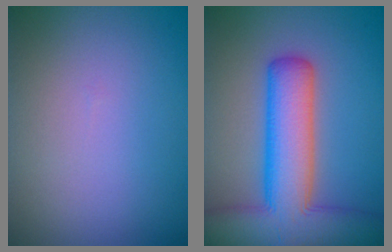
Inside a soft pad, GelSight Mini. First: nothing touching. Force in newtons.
{"total": 10.4, "press": 10.4, "slide": 0.6}